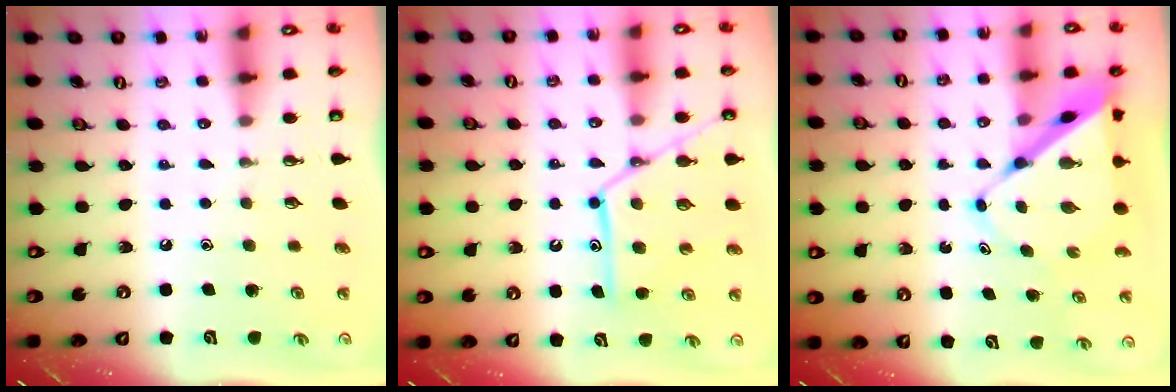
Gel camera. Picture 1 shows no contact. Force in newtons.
{"total": 15.8, "press": 15.7, "slide": 1.2}
{"total": 9.2, "press": 9.2, "slide": 0.9}